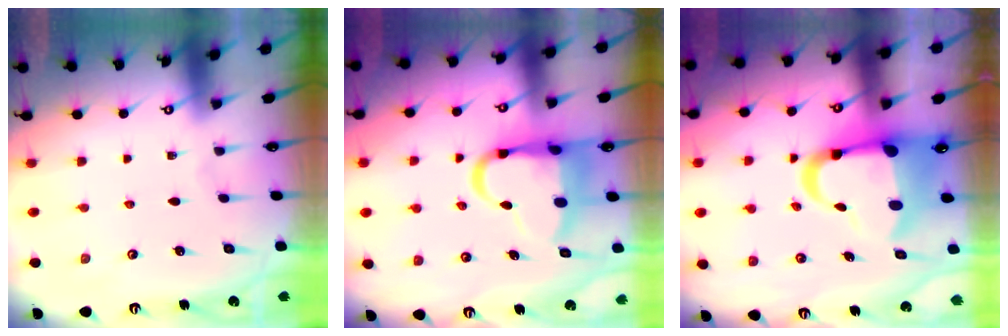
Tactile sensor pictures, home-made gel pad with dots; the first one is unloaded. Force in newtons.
{"total": 12.7, "press": 12.5, "slide": 2.3}
{"total": 11.9, "press": 11.8, "slide": 1.7}